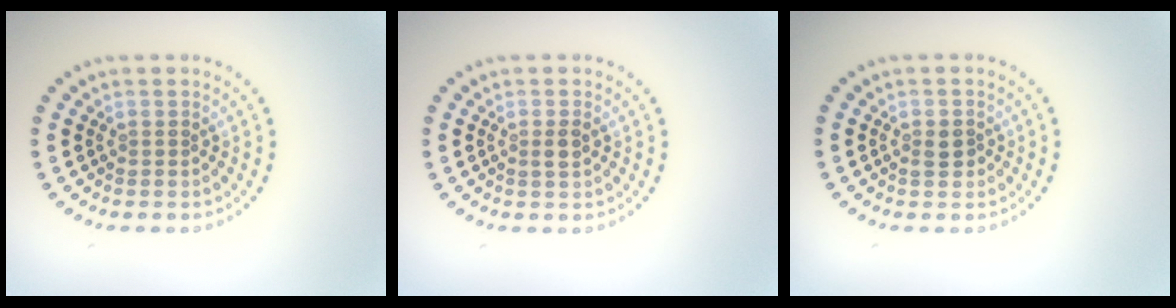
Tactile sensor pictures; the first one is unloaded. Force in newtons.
{"total": 1.1, "press": 1.0, "slide": 0.4}
{"total": 1.5, "press": 1.5, "slide": 0.1}